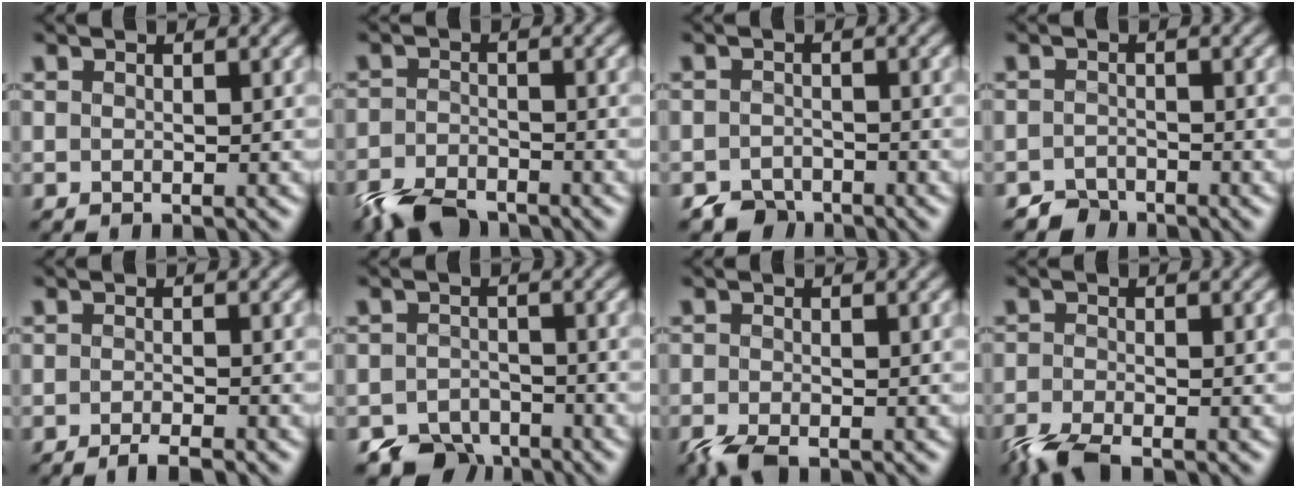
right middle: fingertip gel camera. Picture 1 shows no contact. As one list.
[{"total": 5.6, "force": [-4.6, 2.1, 2.4], "torque": [-0.051, -0.009, -0.096]}, {"total": 2.3, "force": [-2.0, 1.1, 0.2], "torque": [0.003, 0.003, -0.043]}, {"total": 1.8, "force": [-1.7, 0.6, -0.1], "torque": [0.008, 0.007, -0.035]}, {"total": 2.0, "force": [-1.6, 0.1, 1.1], "torque": [-0.021, 0.000, -0.030]}, {"total": 4.0, "force": [-3.3, 2.2, 0.8], "torque": [-0.007, -0.001, -0.063]}, {"total": 3.0, "force": [-2.2, 1.0, 1.7], "torque": [-0.041, -0.006, -0.048]}, {"total": 4.0, "force": [-3.1, 1.1, 2.3], "torque": [-0.057, -0.008, -0.071]}]